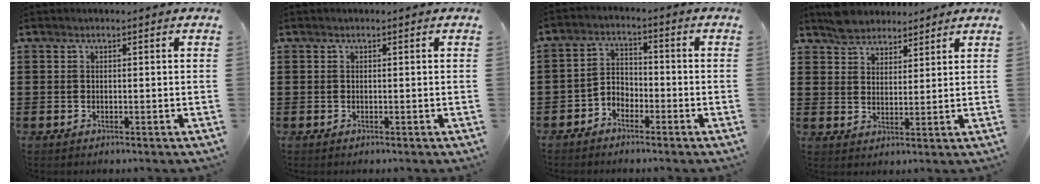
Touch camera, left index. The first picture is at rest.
{"total": 0.0}
{"total": 3.3, "force": [-3.0, 1.5, 0.6], "torque": [-0.018, 0.007, -0.065]}
{"total": 4.4, "force": [3.9, 2.0, 0.2], "torque": [-0.020, 0.001, 0.076]}